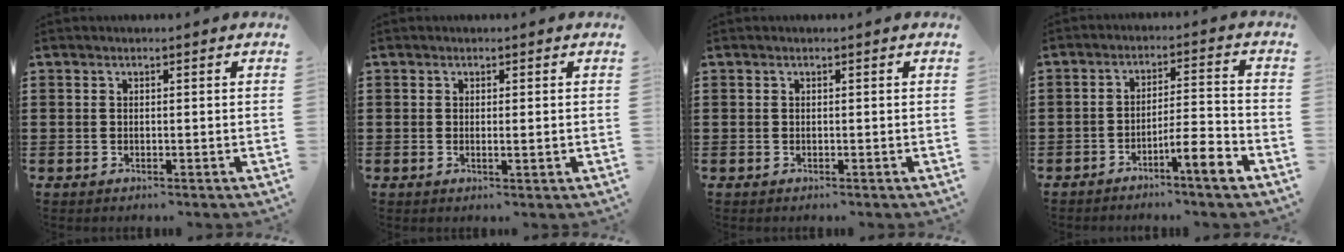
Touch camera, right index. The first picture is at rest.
{"total": 0.9, "force": [0.1, 0.1, 0.9], "torque": [-0.017, -0.001, 0.001]}
{"total": 0.0}
{"total": 6.5, "force": [-4.3, 0.8, 4.7], "torque": [-0.076, 0.004, -0.076]}